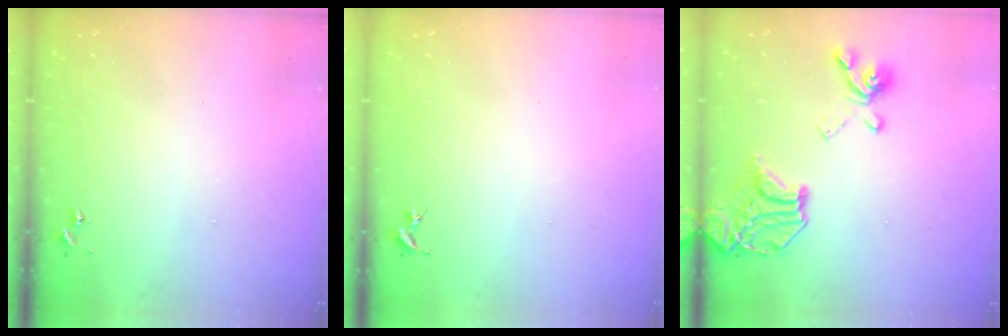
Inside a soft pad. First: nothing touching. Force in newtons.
{"total": 0.0}
{"total": 18.3, "press": 18.1, "slide": 2.4}